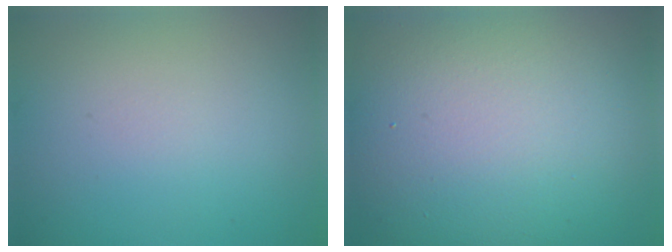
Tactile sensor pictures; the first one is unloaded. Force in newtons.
{"total": 14.9, "press": 14.9, "slide": 1.0}